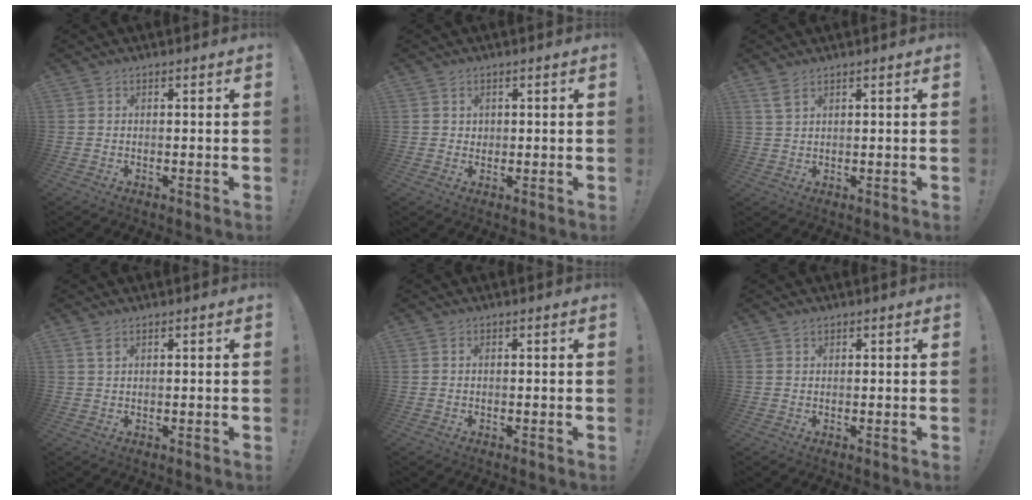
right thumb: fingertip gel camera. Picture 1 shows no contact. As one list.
[{"total": 1.4, "force": [0.6, 1.2, 0.3], "torque": [0.004, -0.005, 0.010]}, {"total": 3.3, "force": [2.1, 1.1, 2.3], "torque": [-0.046, -0.006, 0.037]}, {"total": 2.2, "force": [1.2, 0.8, 1.6], "torque": [-0.032, 0.000, 0.021]}, {"total": 0.0}, {"total": 1.0, "force": [0.8, 0.5, 0.4], "torque": [-0.004, -0.001, 0.014]}]